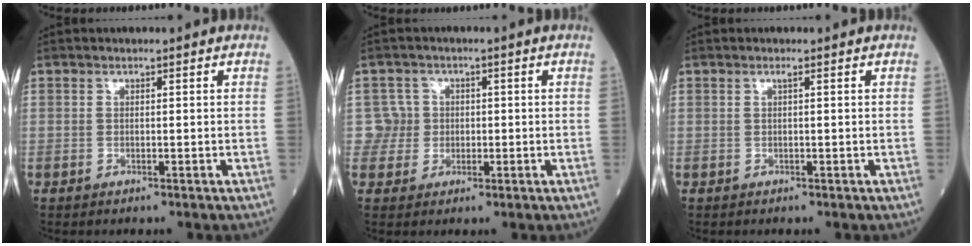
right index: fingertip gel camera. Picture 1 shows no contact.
{"total": 3.5, "force": [0.1, 3.5, -0.6], "torque": [0.027, 0.009, -0.001]}
{"total": 0.5, "force": [0.2, -0.1, 0.4], "torque": [-0.010, 0.000, 0.005]}